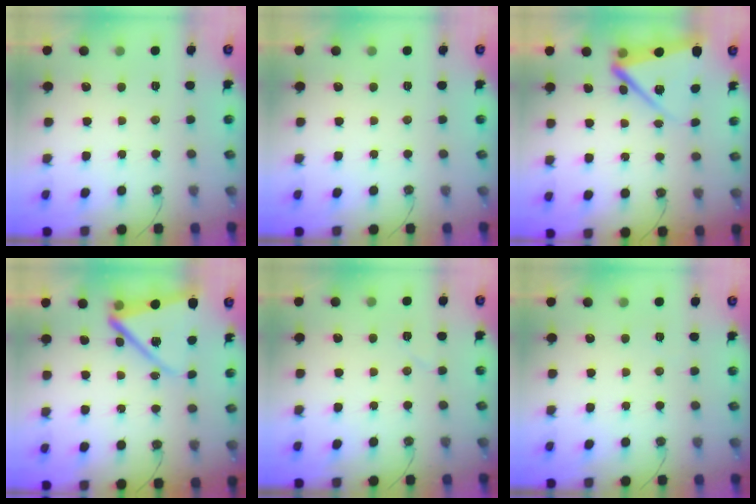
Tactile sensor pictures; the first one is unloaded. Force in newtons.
{"total": 0.0}
{"total": 9.3, "press": 8.0, "slide": 4.6}
{"total": 14.7, "press": 14.7, "slide": 1.5}
{"total": 5.0, "press": 4.6, "slide": 2.0}
{"total": 2.9, "press": 1.6, "slide": 2.4}